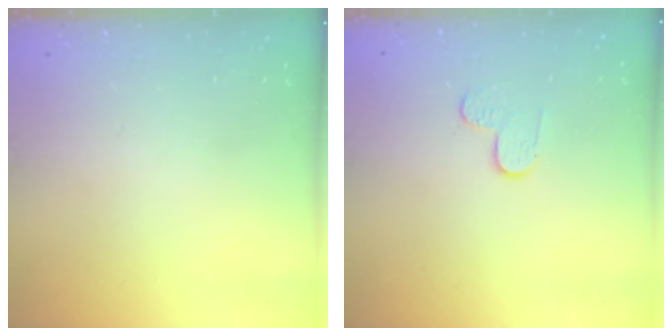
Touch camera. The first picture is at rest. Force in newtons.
{"total": 4.4, "press": 4.3, "slide": 0.4}